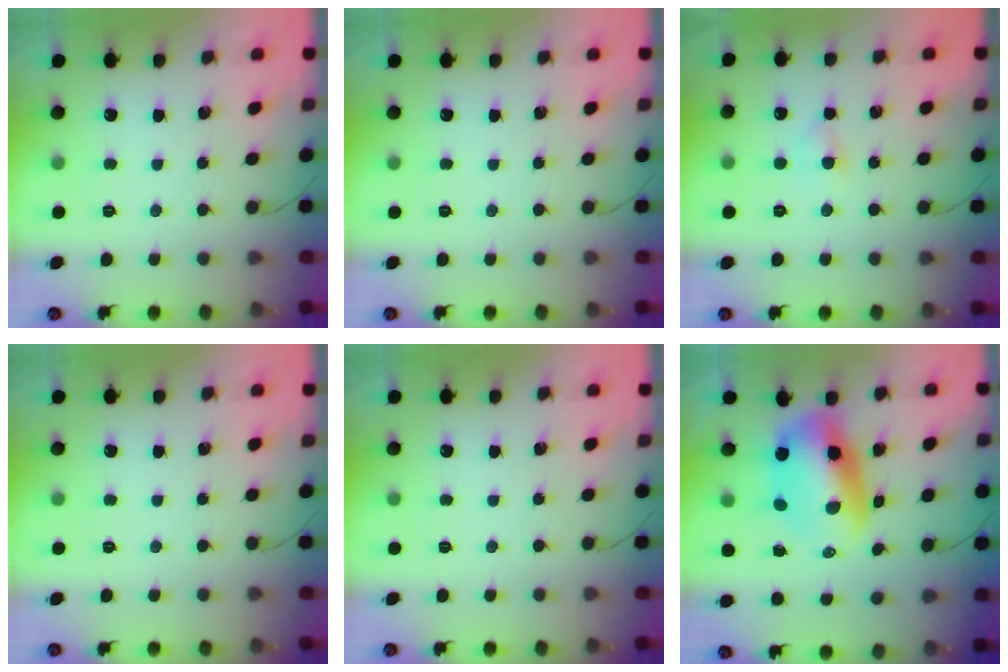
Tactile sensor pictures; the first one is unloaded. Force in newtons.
{"total": 0.0}
{"total": 3.4, "press": 3.3, "slide": 1.1}
{"total": 0.0}
{"total": 0.0}
{"total": 11.0, "press": 10.6, "slide": 2.8}